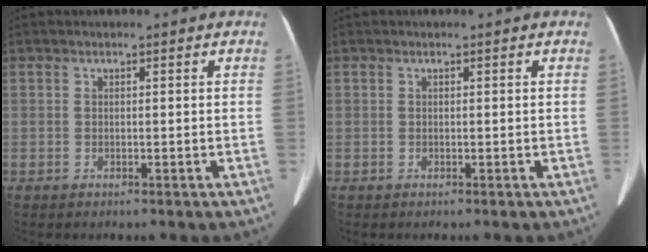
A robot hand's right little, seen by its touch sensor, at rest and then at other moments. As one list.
[{"total": 0.0}]